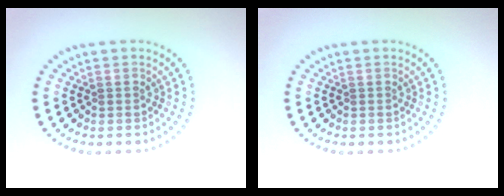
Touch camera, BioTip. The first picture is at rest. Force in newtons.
{"total": 0.0}